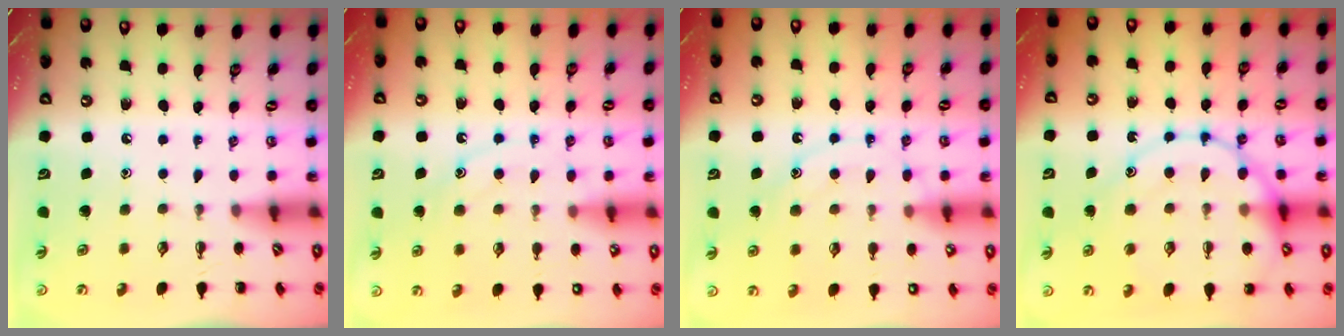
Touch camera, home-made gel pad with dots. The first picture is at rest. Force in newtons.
{"total": 11.1, "press": 11.1, "slide": 1.0}
{"total": 13.5, "press": 13.4, "slide": 0.8}
{"total": 19.6, "press": 19.5, "slide": 2.3}